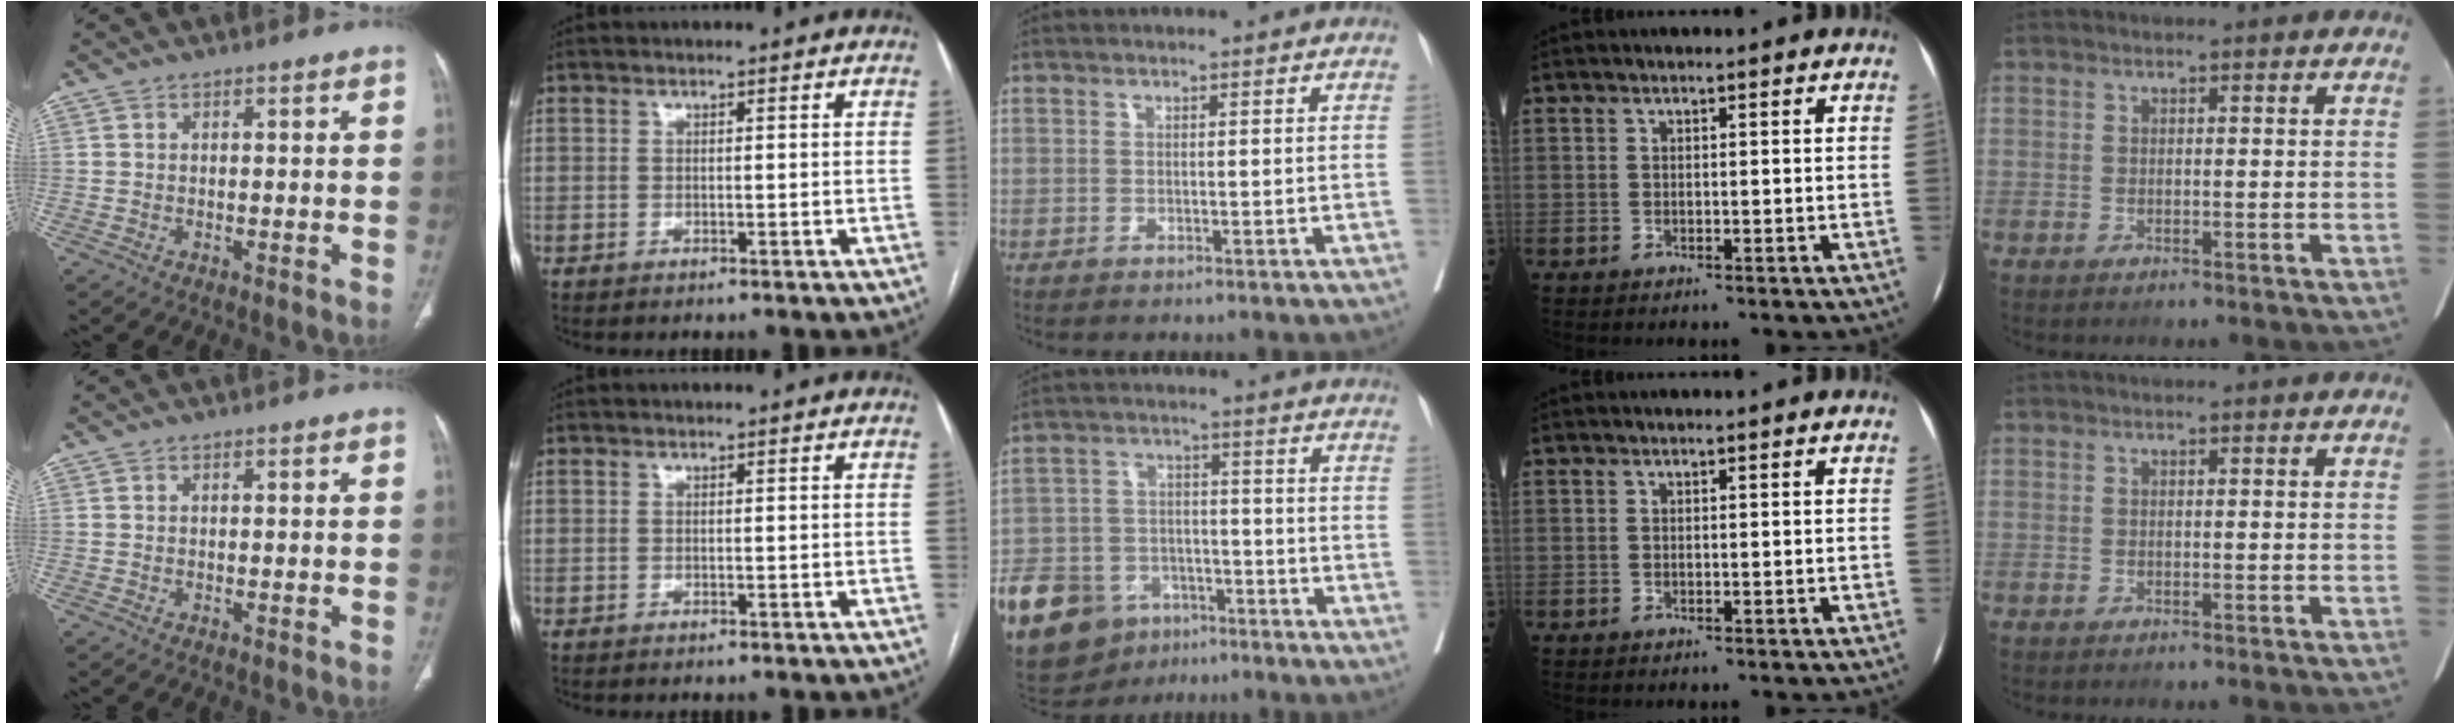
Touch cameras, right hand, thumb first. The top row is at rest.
{"middle": {"total": 19.4, "force": [-11.9, 12.1, 9.3], "torque": [-0.239, 0.002, -0.196]}}